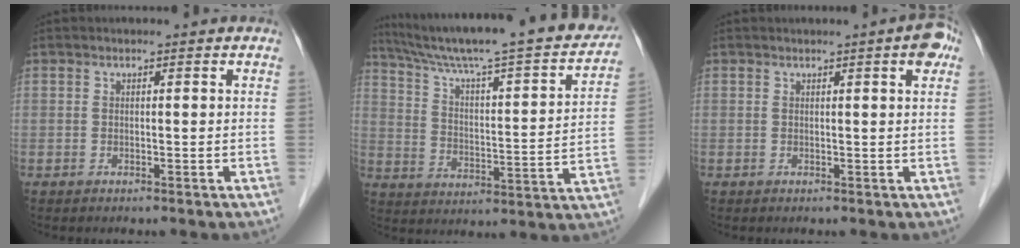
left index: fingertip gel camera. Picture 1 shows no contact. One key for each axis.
{"total": 26.4, "fx": 22.8, "fy": 2.6, "fz": 13.1, "tx": -0.207, "ty": -0.018, "tz": 0.314}
{"total": 2.8, "fx": 1.4, "fy": 0.4, "fz": 2.4, "tx": -0.025, "ty": 0.002, "tz": 0.013}